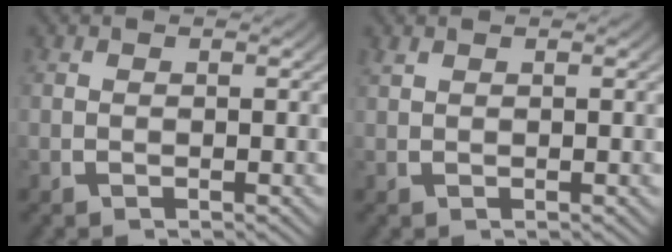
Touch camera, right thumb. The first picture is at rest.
{"total": 0.6, "force": [0.6, 0.0, 0.1], "torque": [-0.005, 0.002, 0.016]}